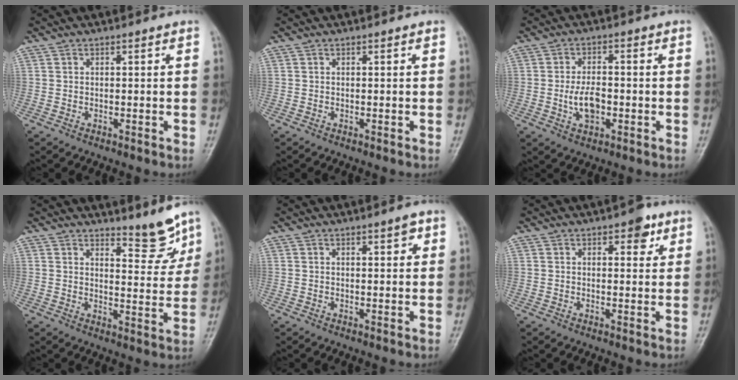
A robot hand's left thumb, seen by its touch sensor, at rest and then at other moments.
{"total": 0.0}
{"total": 5.7, "force": [-1.2, 3.3, 4.5], "torque": [-0.076, 0.006, -0.022]}
{"total": 6.4, "force": [5.7, 1.3, 2.7], "torque": [-0.019, -0.056, 0.088]}
{"total": 2.5, "force": [1.2, 0.8, 2.0], "torque": [-0.022, -0.003, 0.015]}
{"total": 4.1, "force": [2.2, 2.1, 2.8], "torque": [-0.017, -0.006, 0.023]}